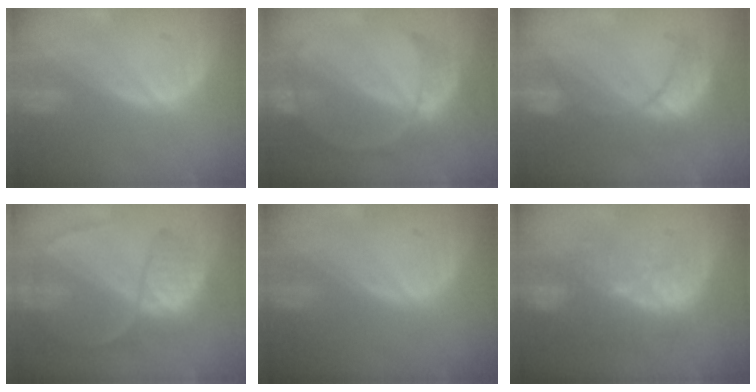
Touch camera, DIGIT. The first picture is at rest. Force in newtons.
{"total": 7.3, "press": 6.9, "slide": 2.6}
{"total": 8.1, "press": 8.1, "slide": 0.9}
{"total": 7.6, "press": 7.0, "slide": 2.9}
{"total": 0.0}
{"total": 10.1, "press": 9.2, "slide": 4.2}